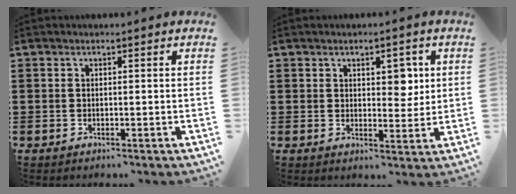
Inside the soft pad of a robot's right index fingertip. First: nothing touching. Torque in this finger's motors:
{"motor_torque": [0.04, 0.09, 0.25, 0.00]}